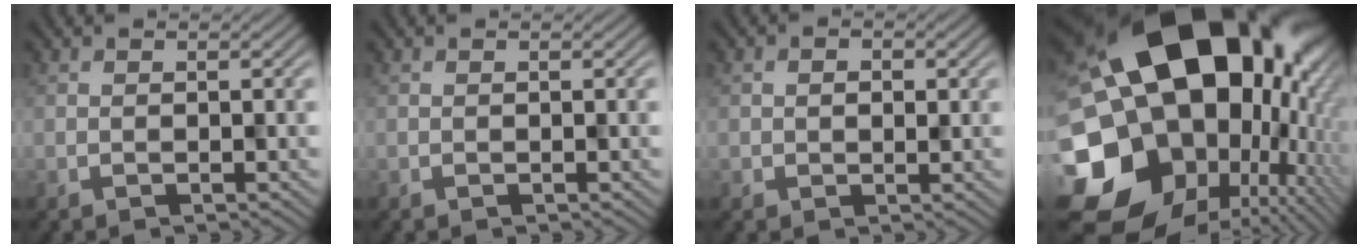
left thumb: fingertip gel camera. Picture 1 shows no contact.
{"total": 0.0}
{"total": 0.9, "force": [0.5, 0.8, -0.1], "torque": [0.003, 0.000, 0.010]}
{"total": 24.1, "force": [2.3, 19.8, 13.6], "torque": [-0.274, -0.042, 0.031]}